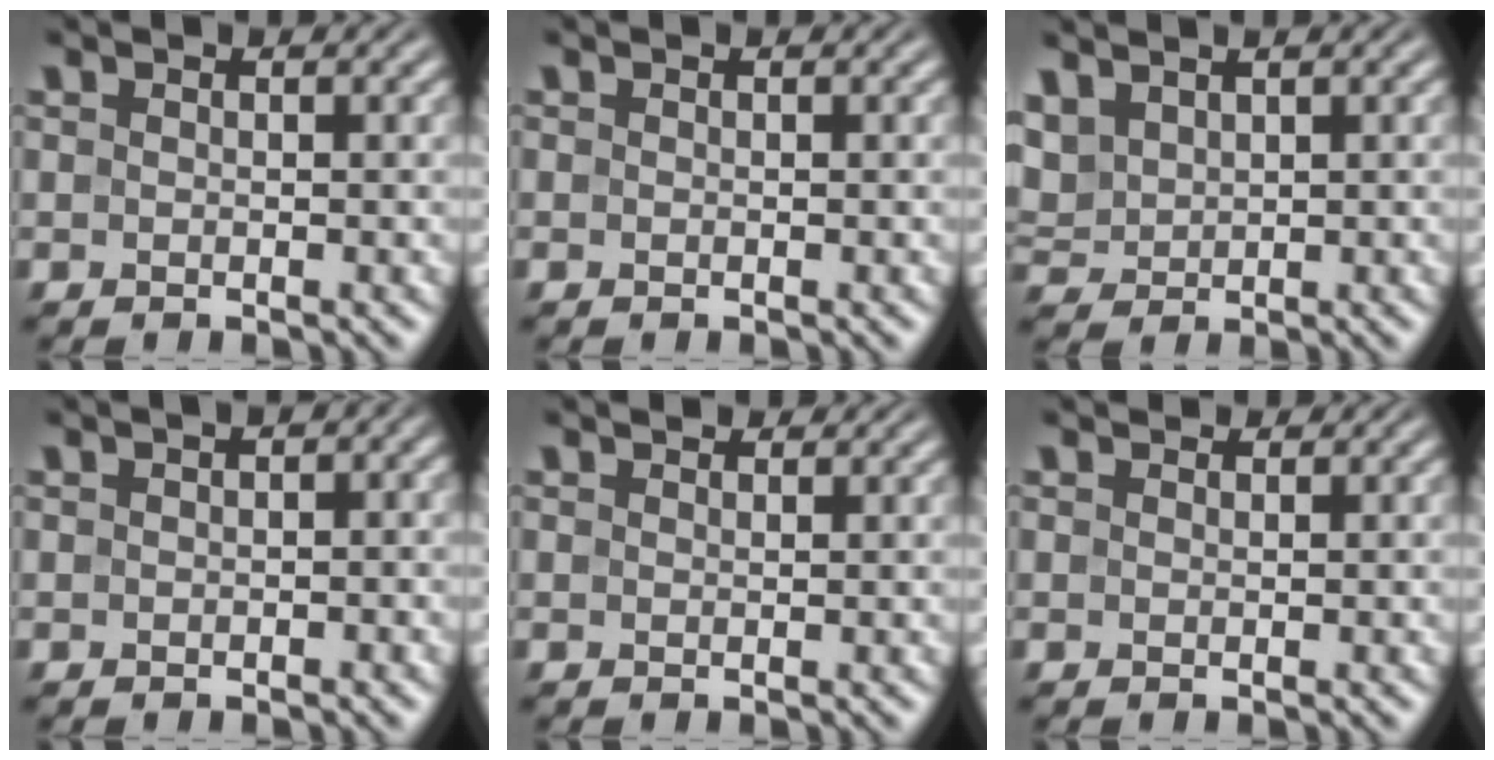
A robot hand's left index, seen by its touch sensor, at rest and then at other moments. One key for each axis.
{"total": 0.0}
{"total": 2.8, "fx": 1.9, "fy": 1.6, "fz": 1.4, "tx": -0.041, "ty": 0.009, "tz": 0.043}
{"total": 2.4, "fx": 0.5, "fy": 1.1, "fz": 2.1, "tx": -0.019, "ty": 0.010, "tz": 0.006}
{"total": 1.1, "fx": 1.0, "fy": 0.4, "fz": 0.3, "tx": -0.010, "ty": -0.001, "tz": 0.012}
{"total": 1.2, "fx": 1.1, "fy": 0.4, "fz": 0.3, "tx": -0.011, "ty": -0.001, "tz": 0.009}